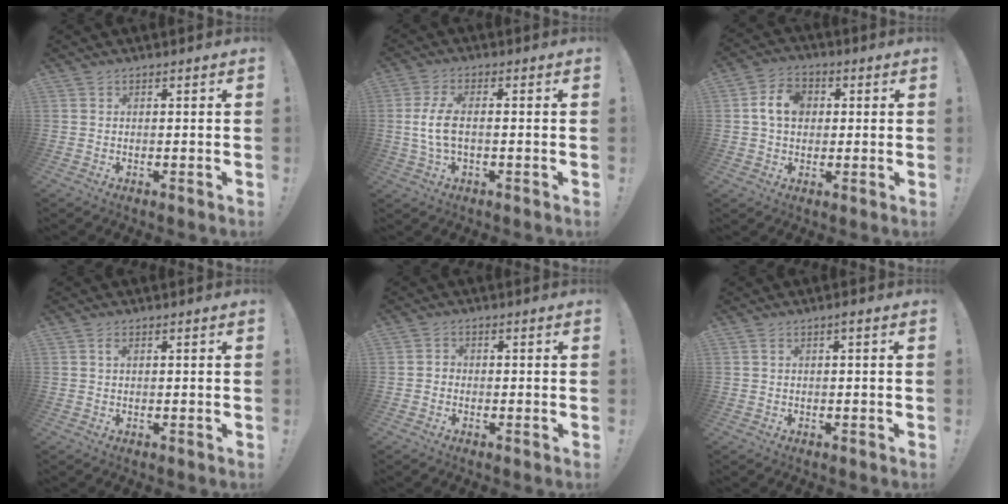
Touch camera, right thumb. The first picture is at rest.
{"total": 7.2, "force": [-0.7, 2.9, 6.5], "torque": [-0.144, -0.007, -0.016]}
{"total": 9.1, "force": [1.4, 6.9, 5.8], "torque": [-0.091, 0.018, 0.029]}
{"total": 1.0, "force": [0.4, 0.5, 0.8], "torque": [-0.010, 0.001, 0.004]}
{"total": 1.7, "force": [-1.1, 1.3, 0.5], "torque": [-0.007, 0.009, -0.019]}
{"total": 1.2, "force": [-0.1, 0.0, 1.2], "torque": [-0.025, 0.002, -0.003]}